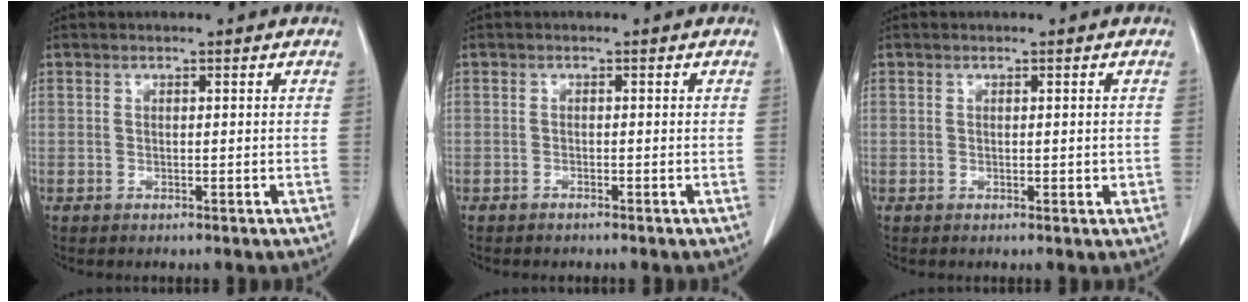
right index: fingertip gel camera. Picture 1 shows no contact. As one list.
[{"total": 0.6, "force": [-0.6, 0.1, 0.1], "torque": [-0.007, -0.001, -0.012]}, {"total": 1.4, "force": [0.0, 0.7, 1.3], "torque": [-0.016, -0.002, 0.003]}]